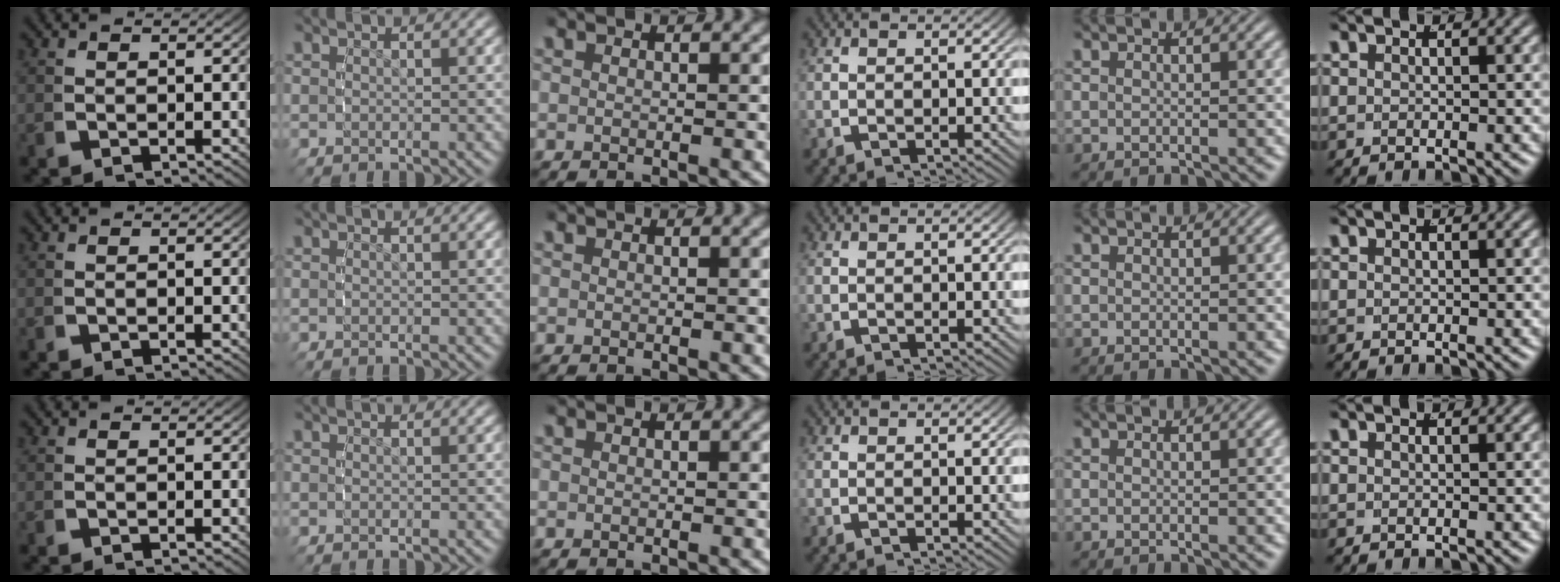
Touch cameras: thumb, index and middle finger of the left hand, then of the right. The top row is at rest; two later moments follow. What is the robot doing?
{"motion": "reach", "object": "sponge"}